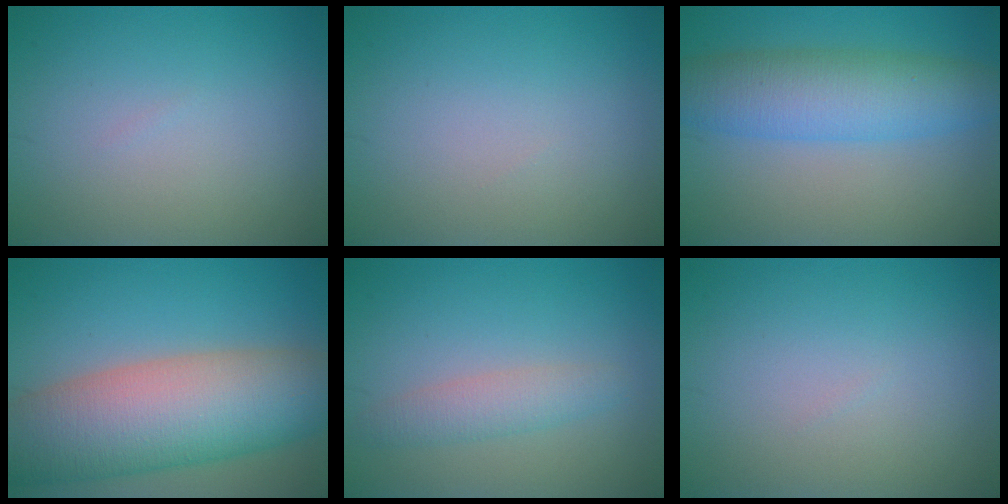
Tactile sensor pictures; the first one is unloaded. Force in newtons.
{"total": 0.0}
{"total": 6.8, "press": 6.8, "slide": 0.1}
{"total": 12.4, "press": 12.4, "slide": 0.6}
{"total": 2.5, "press": 2.5, "slide": 0.1}
{"total": 0.0}